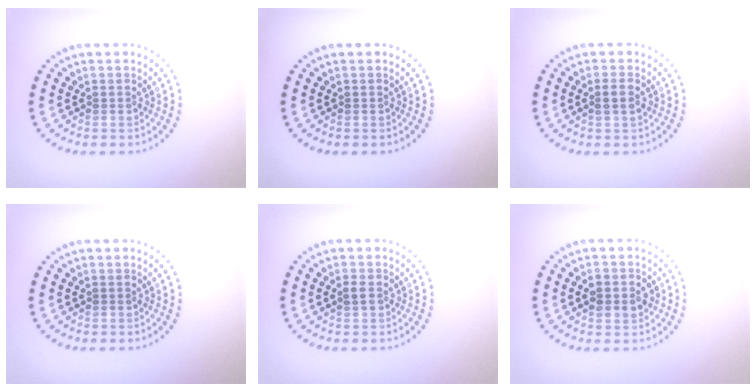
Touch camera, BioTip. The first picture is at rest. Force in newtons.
{"total": 0.0}
{"total": 1.1, "press": 1.1, "slide": 0.4}
{"total": 0.0}
{"total": 1.0, "press": 1.0, "slide": 0.2}
{"total": 2.4, "press": 2.4, "slide": 0.2}